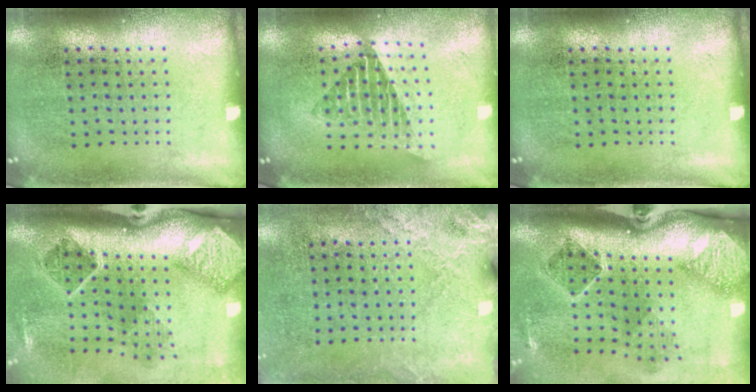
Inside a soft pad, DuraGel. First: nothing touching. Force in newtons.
{"total": 1.7, "press": 1.4, "slide": 1.0}
{"total": 0.0}
{"total": 3.1, "press": 1.9, "slide": 2.4}
{"total": 2.5, "press": 2.2, "slide": 1.2}
{"total": 3.0, "press": 2.0, "slide": 2.3}